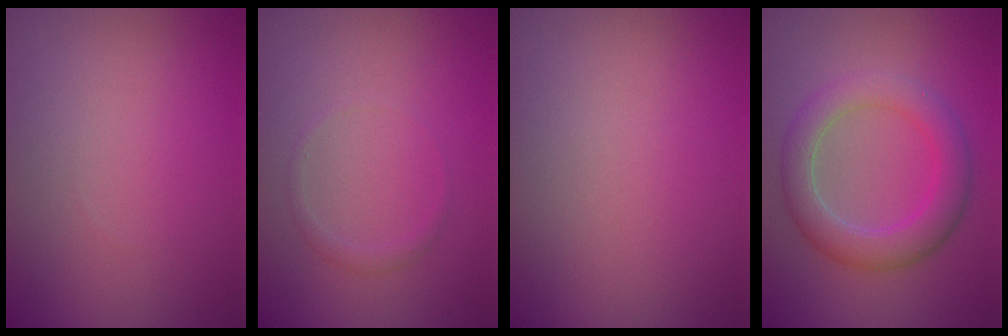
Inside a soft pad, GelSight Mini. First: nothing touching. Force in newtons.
{"total": 0.8, "press": 0.8, "slide": 0.1}
{"total": 0.0}
{"total": 4.6, "press": 4.5, "slide": 0.2}